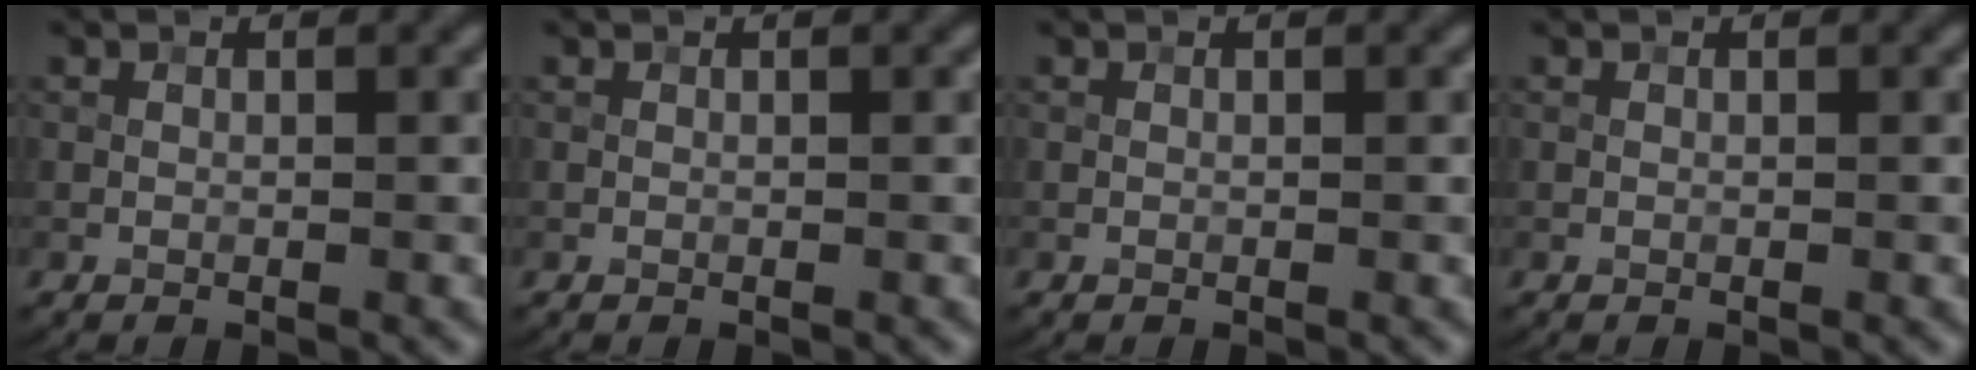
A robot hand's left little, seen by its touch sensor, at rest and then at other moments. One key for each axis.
{"total": 0.0}
{"total": 0.0}
{"total": 0.0}